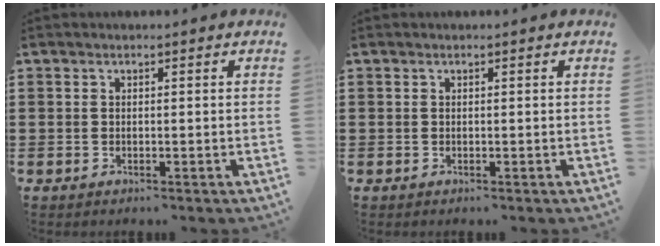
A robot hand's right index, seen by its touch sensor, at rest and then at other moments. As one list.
[{"total": 0.0}]